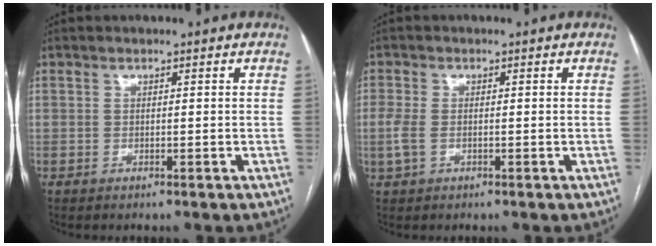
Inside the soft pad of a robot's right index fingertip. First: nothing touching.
{"total": 3.0, "force": [-0.7, 1.7, 2.4], "torque": [-0.069, 0.002, -0.014]}